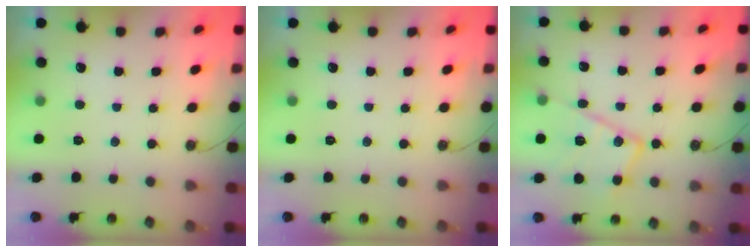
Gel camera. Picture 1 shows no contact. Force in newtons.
{"total": 0.0}
{"total": 16.1, "press": 16.1, "slide": 1.2}